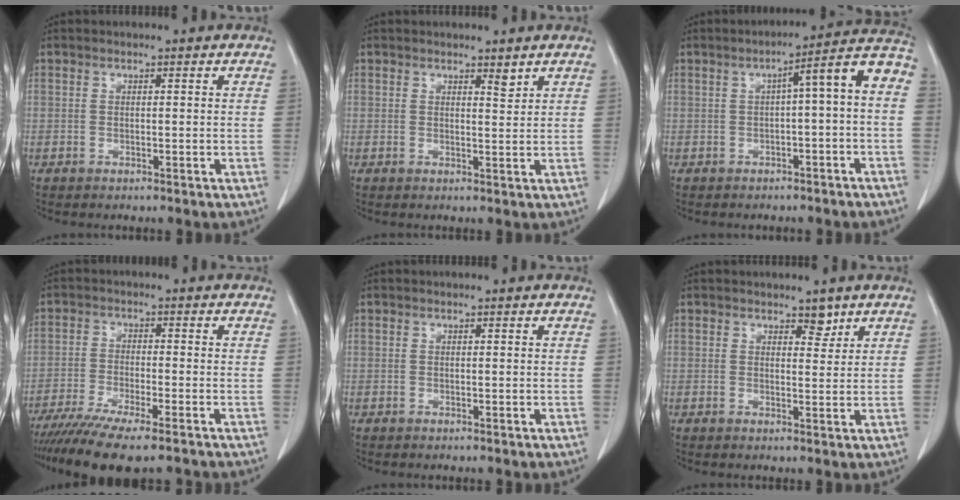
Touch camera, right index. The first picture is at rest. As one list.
[{"total": 1.4, "force": [1.2, 0.3, 0.7], "torque": [-0.013, -0.008, 0.020]}, {"total": 8.2, "force": [-0.5, 0.7, 8.2], "torque": [-0.104, 0.035, -0.013]}, {"total": 11.9, "force": [-9.5, 1.0, 7.1], "torque": [-0.111, -0.023, -0.151]}, {"total": 0.0}, {"total": 2.2, "force": [1.7, 1.1, 1.0], "torque": [-0.008, -0.005, 0.024]}]